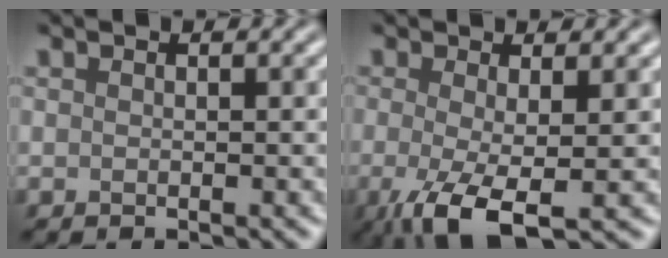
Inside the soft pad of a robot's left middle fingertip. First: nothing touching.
{"total": 4.8, "force": [-1.8, 1.0, 4.3], "torque": [-0.089, -0.010, -0.021]}